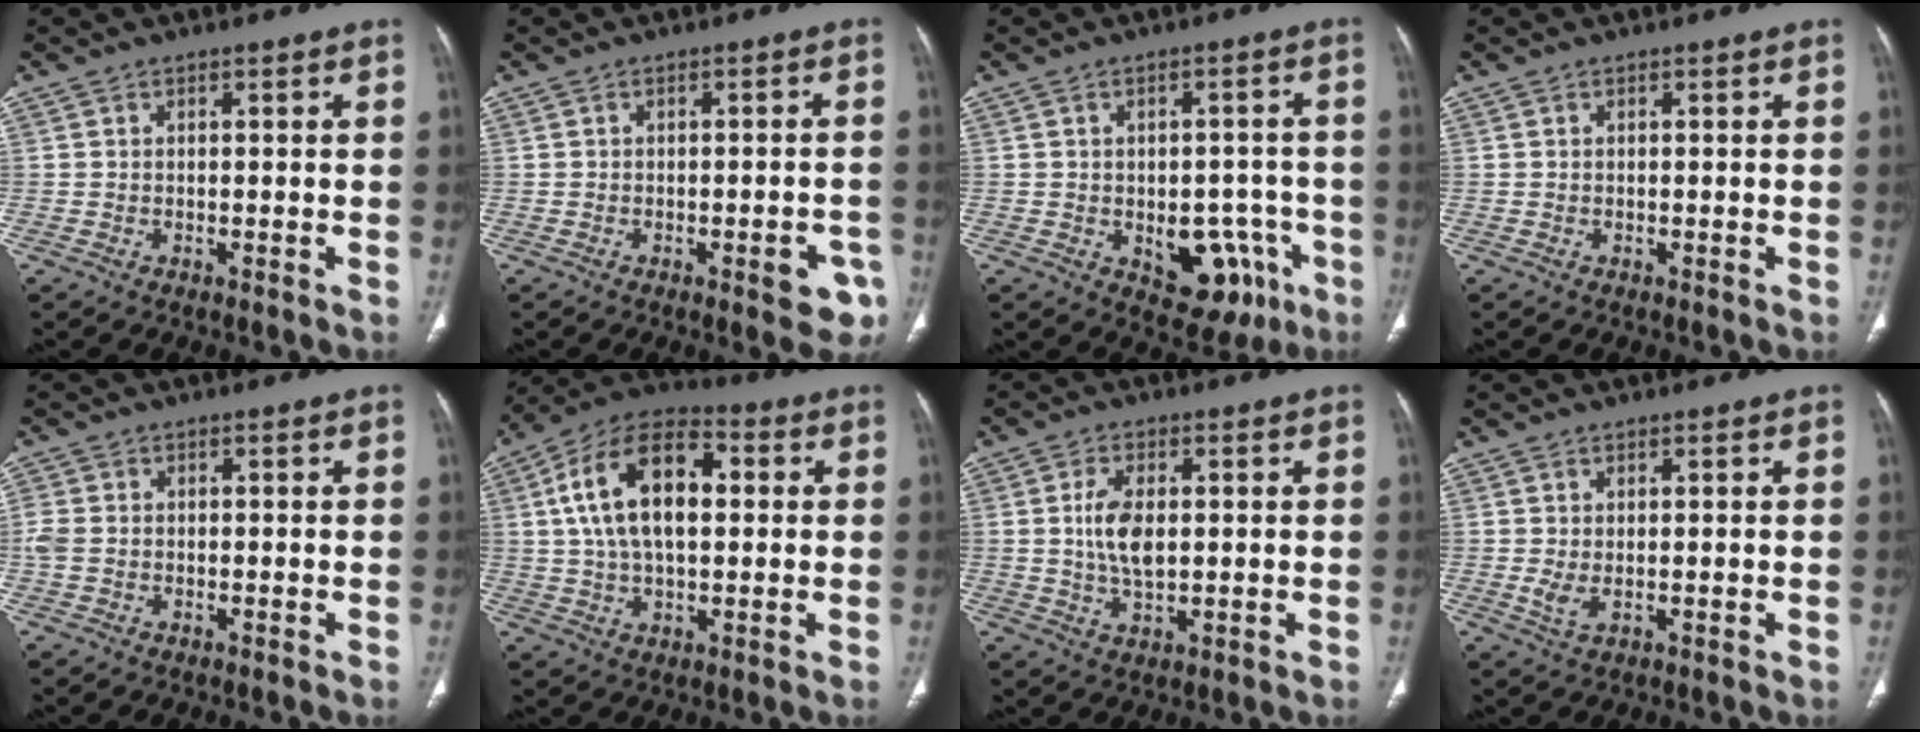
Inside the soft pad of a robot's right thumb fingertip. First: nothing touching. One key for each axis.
{"total": 5.9, "fx": -2.7, "fy": 2.2, "fz": 4.7, "tx": -0.039, "ty": 0.010, "tz": -0.028}
{"total": 11.8, "fx": -4.3, "fy": 7.8, "fz": 7.8, "tx": -0.054, "ty": 0.027, "tz": -0.042}
{"total": 0.0}
{"total": 2.6, "fx": -0.2, "fy": 2.0, "fz": 1.6, "tx": -0.048, "ty": 0.000, "tz": -0.006}
{"total": 17.5, "fx": 3.0, "fy": 9.8, "fz": 14.2, "tx": -0.244, "ty": 0.024, "tz": 0.045}
{"total": 6.9, "fx": 0.7, "fy": 3.6, "fz": 5.8, "tx": -0.111, "ty": -0.004, "tz": 0.014}
{"total": 2.3, "fx": 0.1, "fy": 1.0, "fz": 2.0, "tx": -0.044, "ty": -0.008, "tz": 0.009}